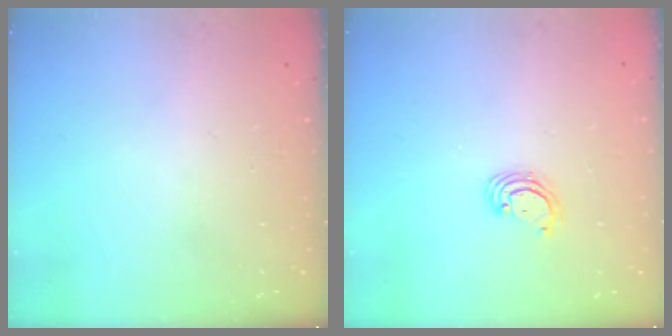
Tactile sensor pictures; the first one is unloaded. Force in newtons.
{"total": 3.5, "press": 3.5, "slide": 0.1}